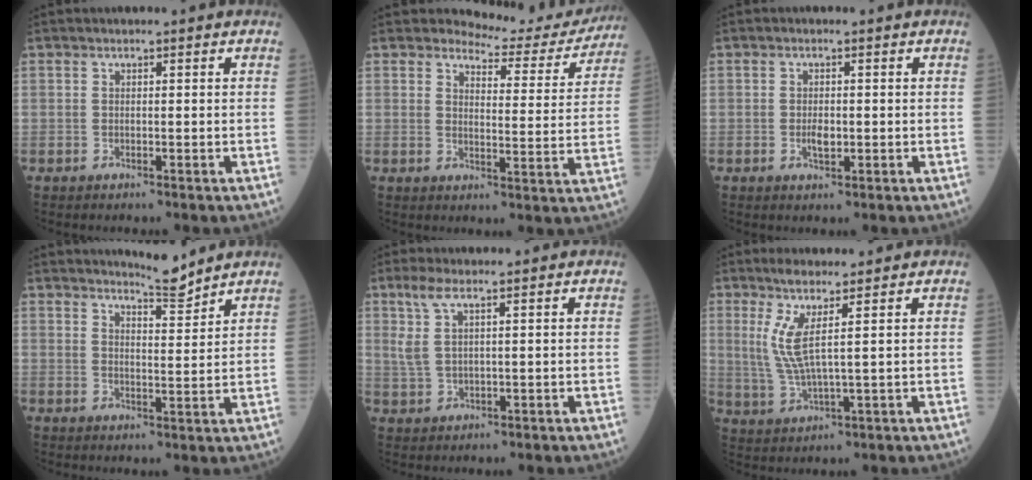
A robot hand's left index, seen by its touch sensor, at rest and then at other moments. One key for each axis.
{"total": 9.5, "fx": 9.4, "fy": 1.8, "fz": -0.1, "tx": 0.013, "ty": -0.029, "tz": 0.105}
{"total": 1.9, "fx": -0.5, "fy": 0.9, "fz": 1.6, "tx": -0.029, "ty": 0.001, "tz": -0.007}
{"total": 4.1, "fx": 4.1, "fy": -0.3, "fz": 0.5, "tx": -0.015, "ty": -0.018, "tz": 0.066}
{"total": 3.9, "fx": 2.2, "fy": 0.6, "fz": 3.1, "tx": -0.079, "ty": 0.009, "tz": 0.053}
{"total": 6.1, "fx": 2.1, "fy": -0.4, "fz": 5.7, "tx": -0.128, "ty": -0.007, "tz": 0.048}